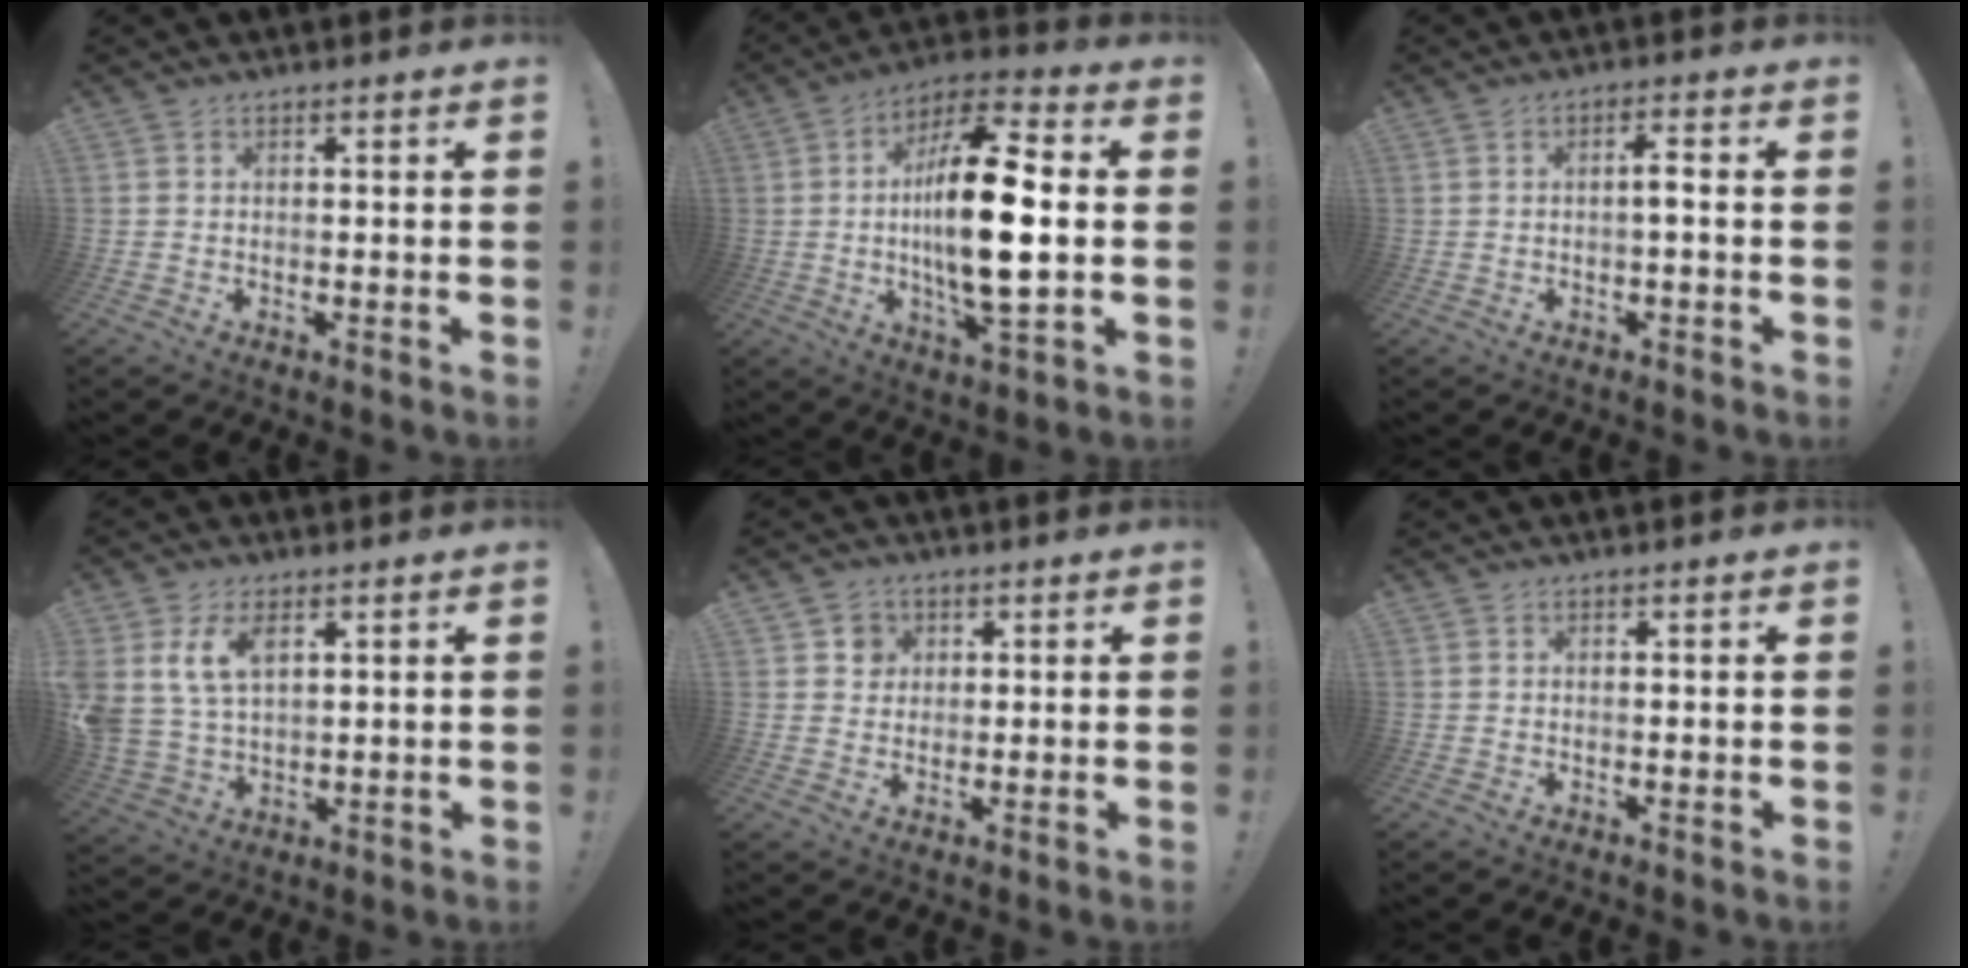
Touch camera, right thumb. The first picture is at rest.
{"total": 20.5, "force": [-0.1, 6.1, 19.6], "torque": [-0.350, -0.003, -0.010]}
{"total": 3.1, "force": [-0.4, 0.5, 3.0], "torque": [-0.049, 0.004, -0.012]}
{"total": 9.6, "force": [4.6, 6.0, 5.9], "torque": [-0.125, -0.011, 0.087]}
{"total": 4.1, "force": [1.3, 3.8, 0.9], "torque": [0.004, -0.004, 0.019]}
{"total": 0.0}